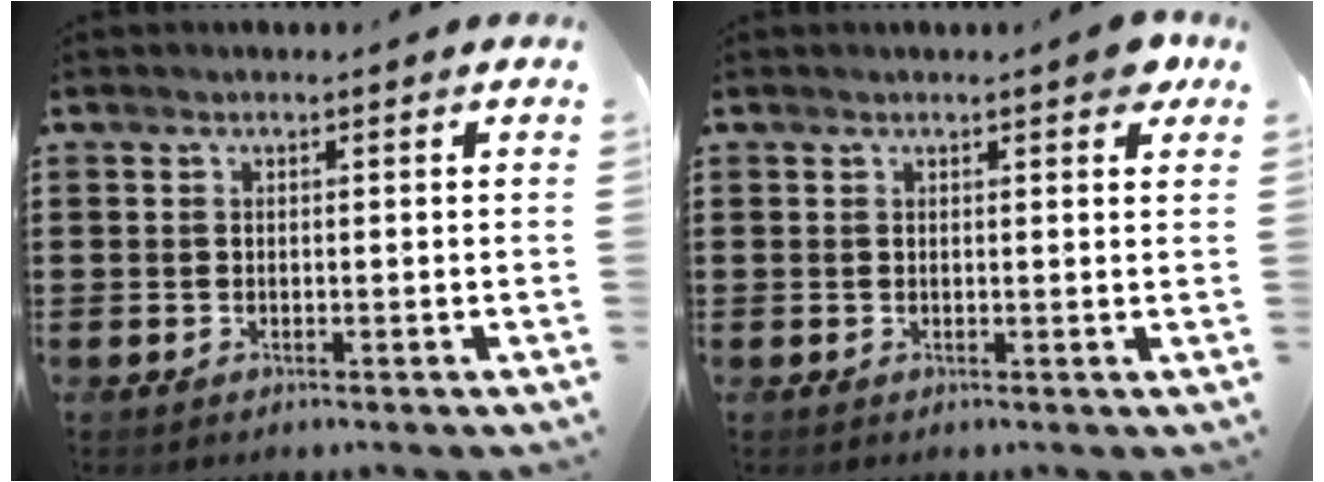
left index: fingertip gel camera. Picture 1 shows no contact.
{"total": 2.1, "force": [1.5, 0.3, 1.5], "torque": [-0.017, -0.003, 0.022]}